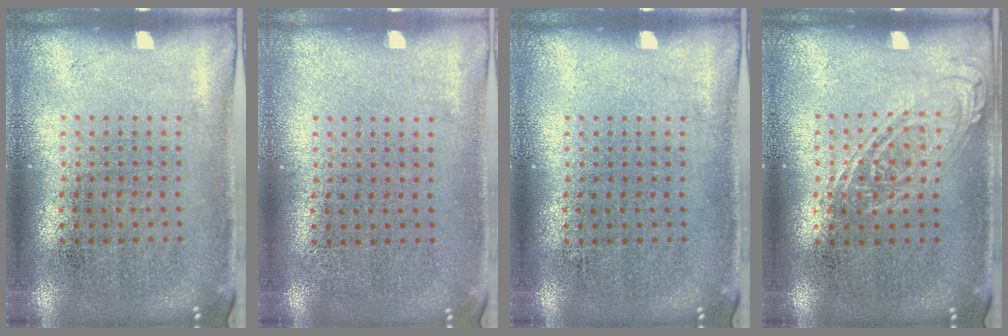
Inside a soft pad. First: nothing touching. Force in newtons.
{"total": 0.0}
{"total": 0.0}
{"total": 1.0, "press": 1.0, "slide": 0.1}